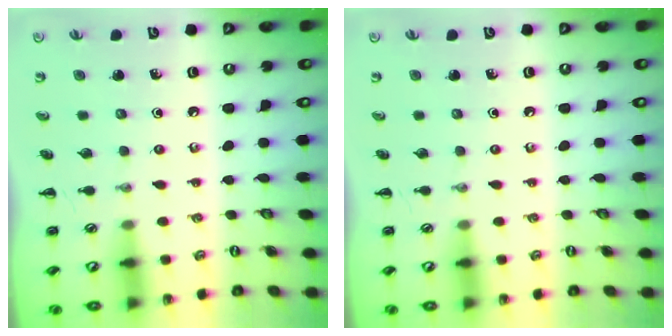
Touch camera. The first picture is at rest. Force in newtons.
{"total": 0.0}